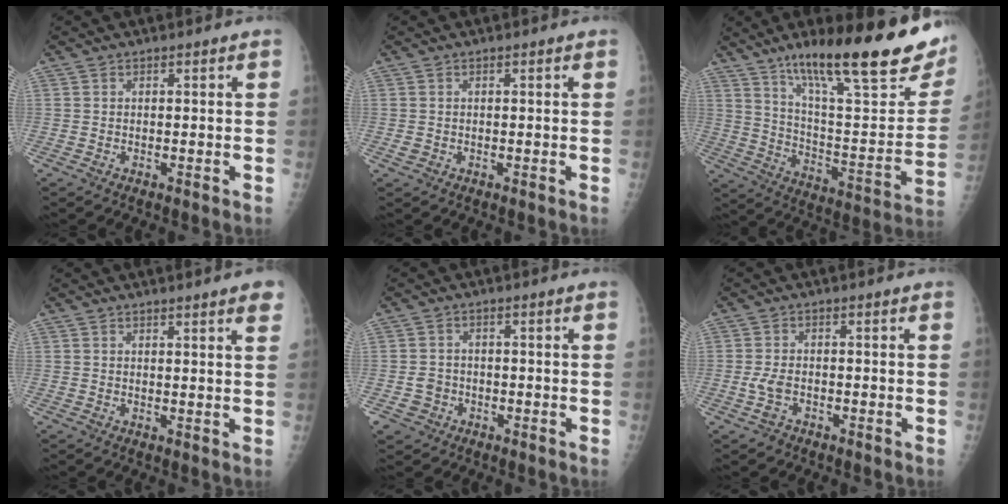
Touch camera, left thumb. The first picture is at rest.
{"total": 0.9, "force": [-0.3, 0.8, 0.4], "torque": [-0.002, 0.001, -0.002]}
{"total": 29.6, "force": [18.5, 6.8, 22.0], "torque": [-0.295, -0.060, 0.292]}
{"total": 3.6, "force": [2.6, 0.4, 2.5], "torque": [-0.024, -0.006, 0.028]}
{"total": 3.6, "force": [-1.3, 3.3, 0.5], "torque": [0.007, 0.011, -0.021]}
{"total": 2.9, "force": [-1.2, 1.9, 1.9], "torque": [-0.042, 0.006, -0.022]}